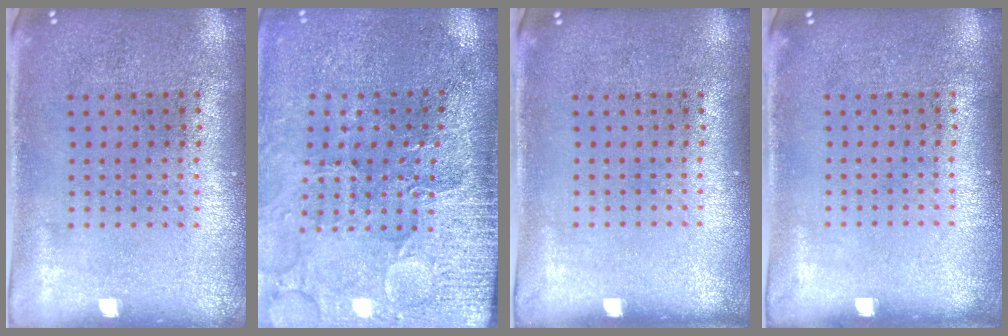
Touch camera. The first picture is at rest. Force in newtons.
{"total": 3.5, "press": 3.4, "slide": 0.7}
{"total": 0.0}
{"total": 0.0}